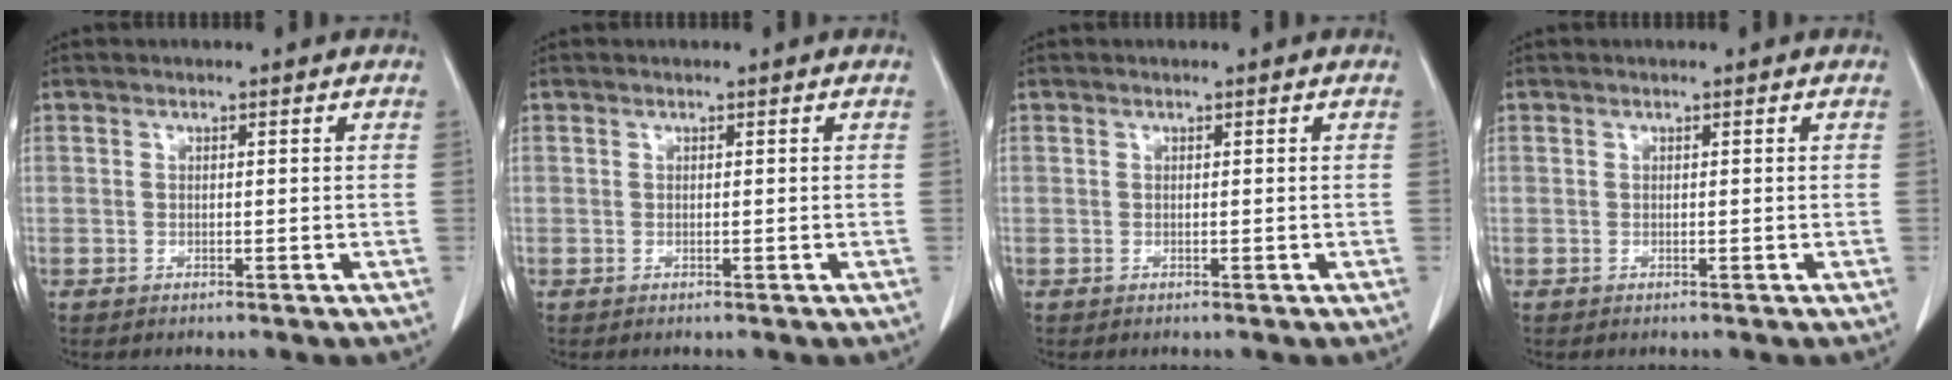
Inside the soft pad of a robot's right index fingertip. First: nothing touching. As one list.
[{"total": 0.0}, {"total": 0.0}, {"total": 0.0}]